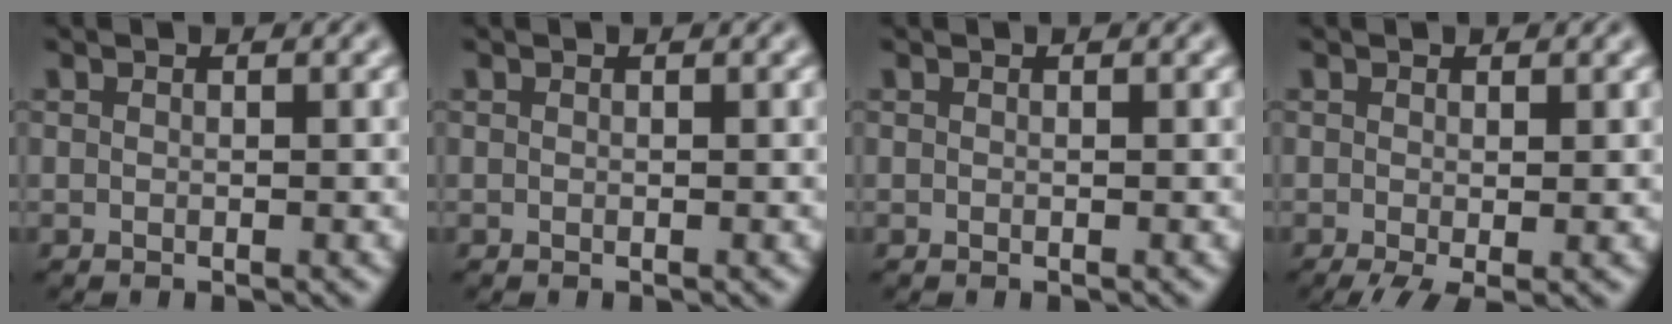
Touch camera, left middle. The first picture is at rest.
{"total": 0.0}
{"total": 0.0}
{"total": 2.3, "force": [-0.8, 0.5, 2.1], "torque": [-0.040, -0.012, -0.014]}